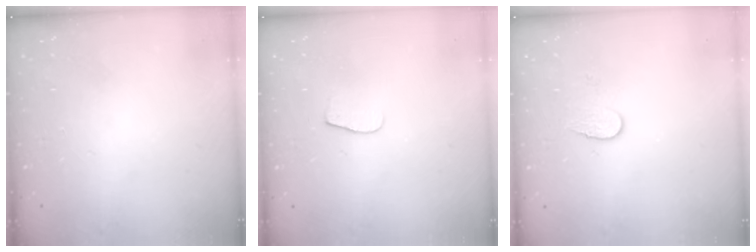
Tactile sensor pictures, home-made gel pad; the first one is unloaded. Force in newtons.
{"total": 6.6, "press": 6.6, "slide": 0.5}
{"total": 6.1, "press": 6.1, "slide": 0.5}